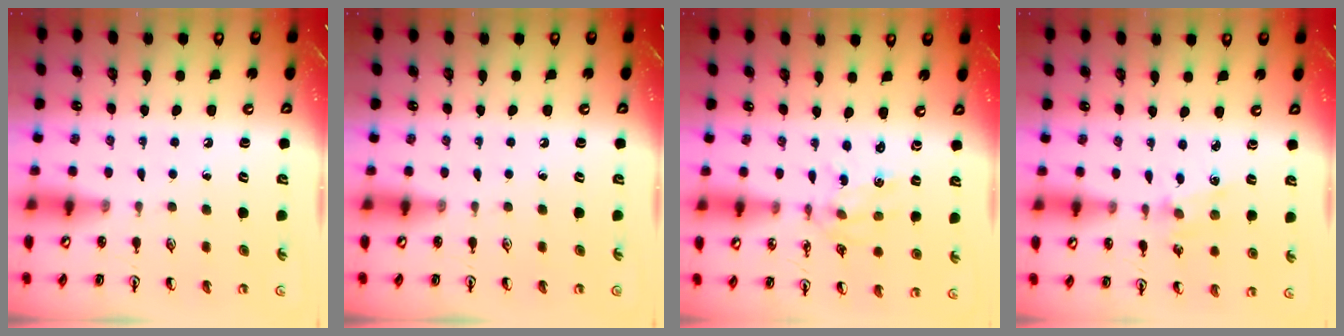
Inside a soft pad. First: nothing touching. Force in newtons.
{"total": 0.0}
{"total": 1.1, "press": 1.0, "slide": 0.4}
{"total": 1.8, "press": 1.7, "slide": 0.3}